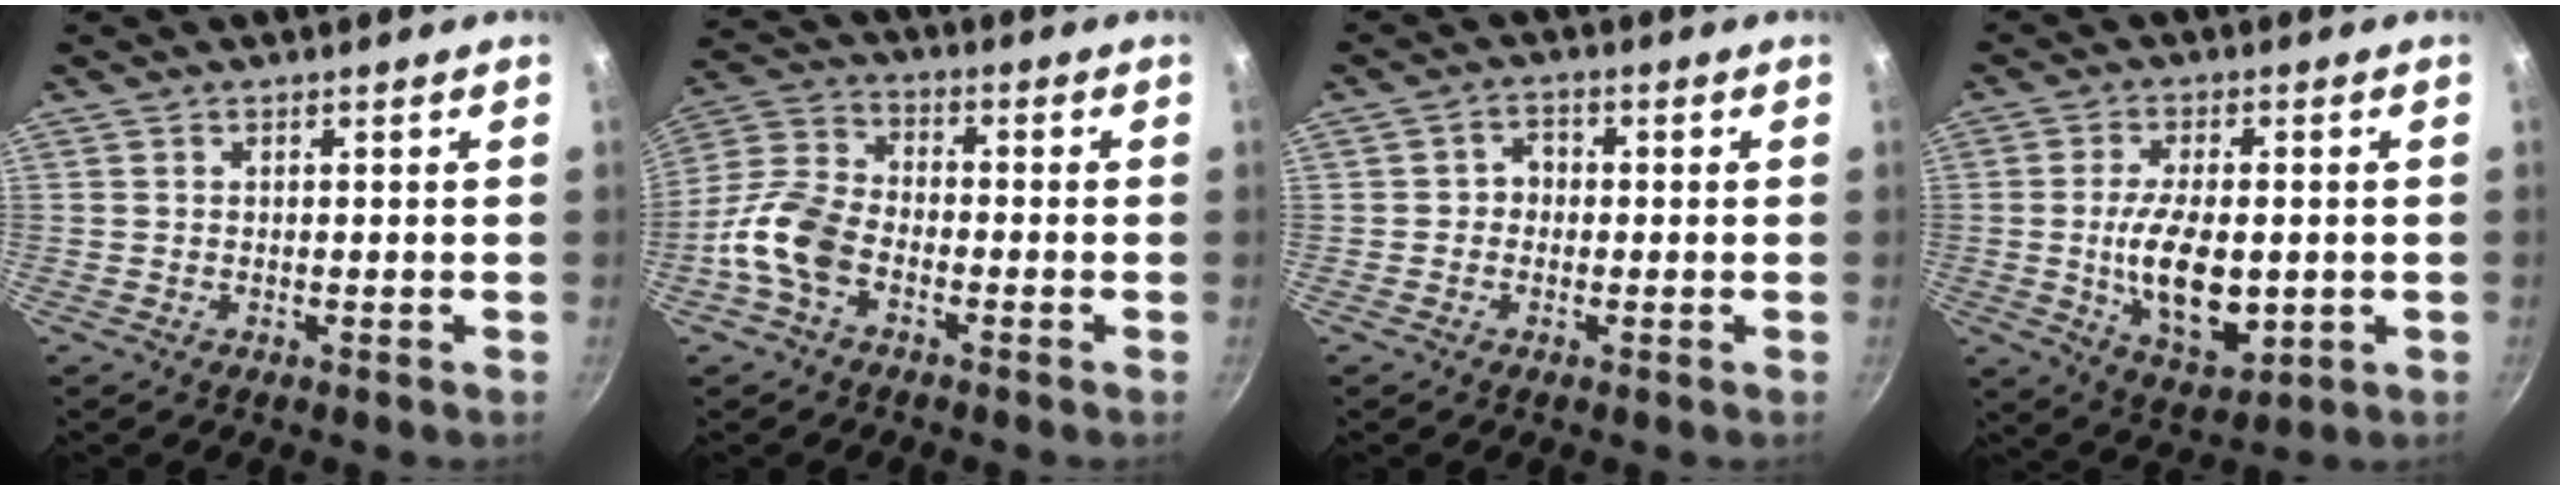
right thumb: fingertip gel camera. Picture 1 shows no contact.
{"total": 10.8, "force": [-4.5, 6.5, 7.3], "torque": [-0.143, 0.040, -0.105]}
{"total": 3.2, "force": [-0.4, 2.8, 1.4], "torque": [-0.001, 0.010, -0.013]}
{"total": 13.4, "force": [-1.2, 6.9, 11.4], "torque": [-0.188, -0.009, -0.012]}